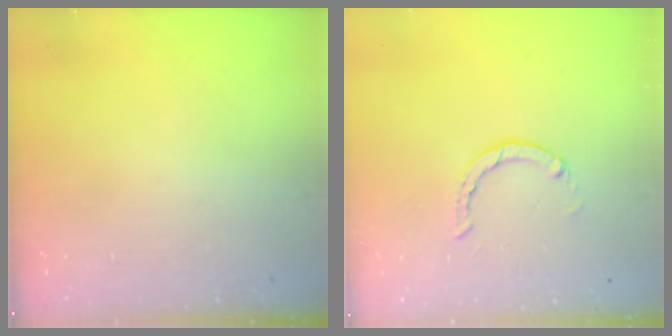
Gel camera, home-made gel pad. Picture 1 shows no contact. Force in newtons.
{"total": 2.8, "press": 2.7, "slide": 0.4}